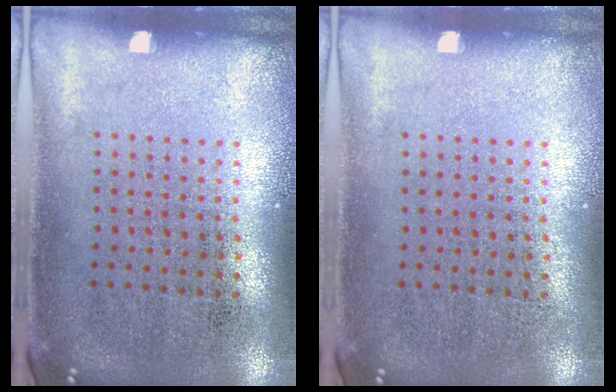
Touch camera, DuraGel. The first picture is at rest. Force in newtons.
{"total": 0.0}